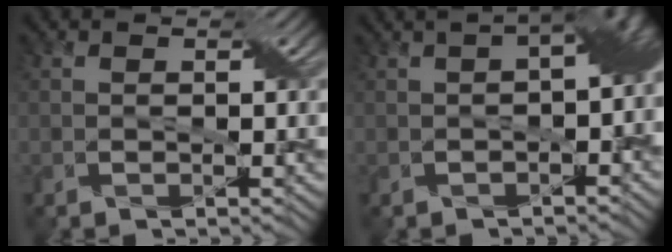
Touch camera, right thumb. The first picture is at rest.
{"total": 7.5, "force": [0.1, 3.6, 6.6], "torque": [-0.073, 0.004, 0.002]}